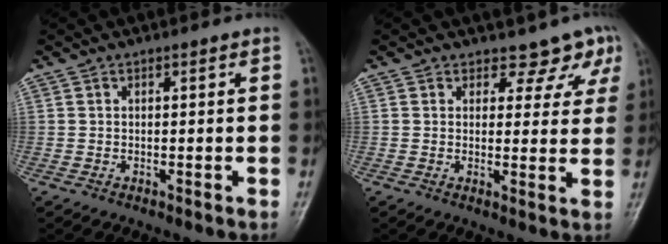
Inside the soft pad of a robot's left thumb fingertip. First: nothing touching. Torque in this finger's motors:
{"motor_torque": [-0.07, 0.00, -0.15, -0.15, 0.03]}